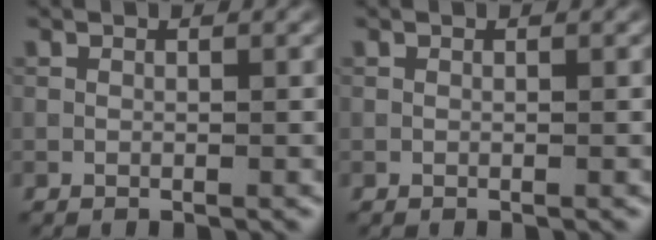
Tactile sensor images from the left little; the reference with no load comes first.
{"total": 0.0}